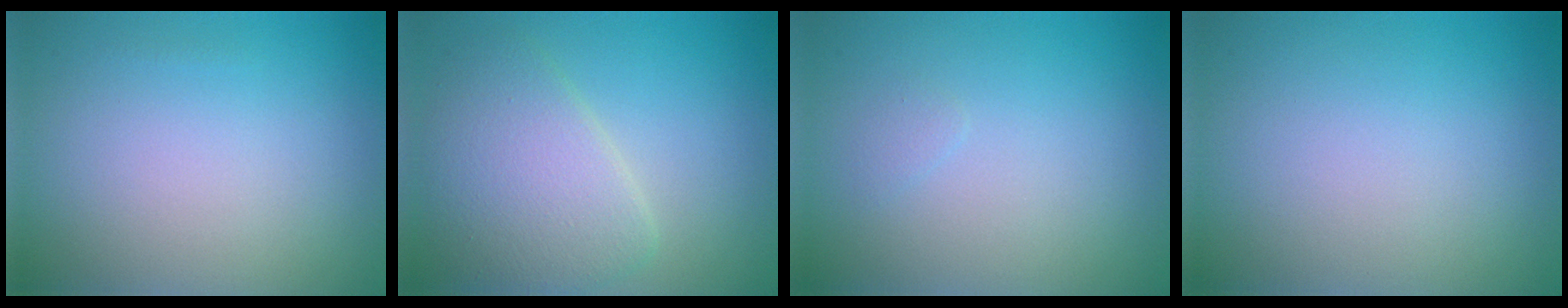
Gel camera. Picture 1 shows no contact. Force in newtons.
{"total": 5.3, "press": 5.3, "slide": 0.1}
{"total": 0.5, "press": 0.5, "slide": 0.0}
{"total": 0.0}